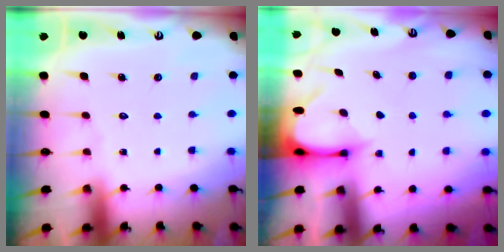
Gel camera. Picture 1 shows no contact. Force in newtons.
{"total": 3.4, "press": 3.4, "slide": 0.3}